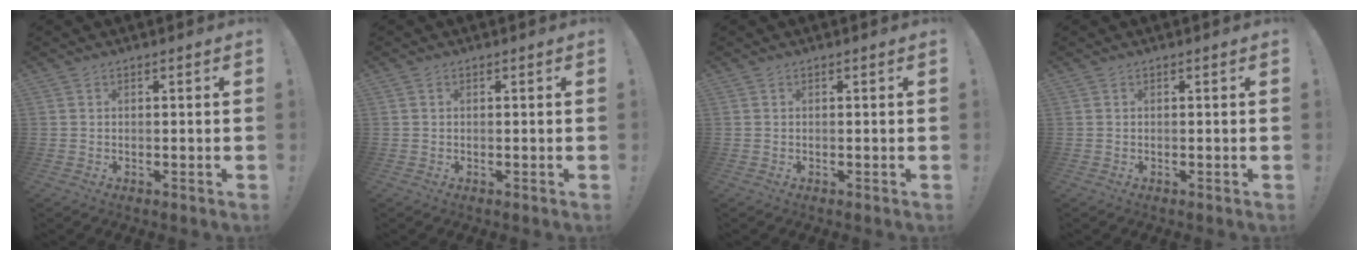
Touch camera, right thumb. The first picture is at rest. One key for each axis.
{"total": 0.0}
{"total": 0.0}
{"total": 0.0}